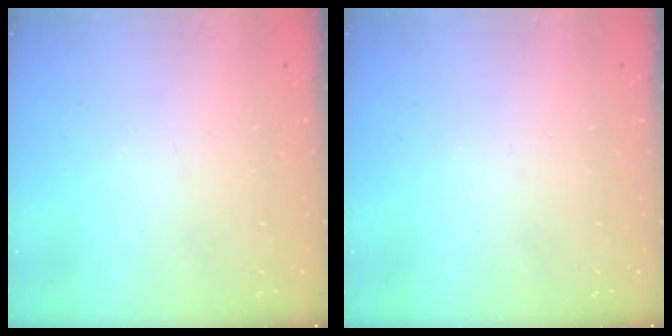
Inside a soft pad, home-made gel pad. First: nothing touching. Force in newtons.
{"total": 0.0}